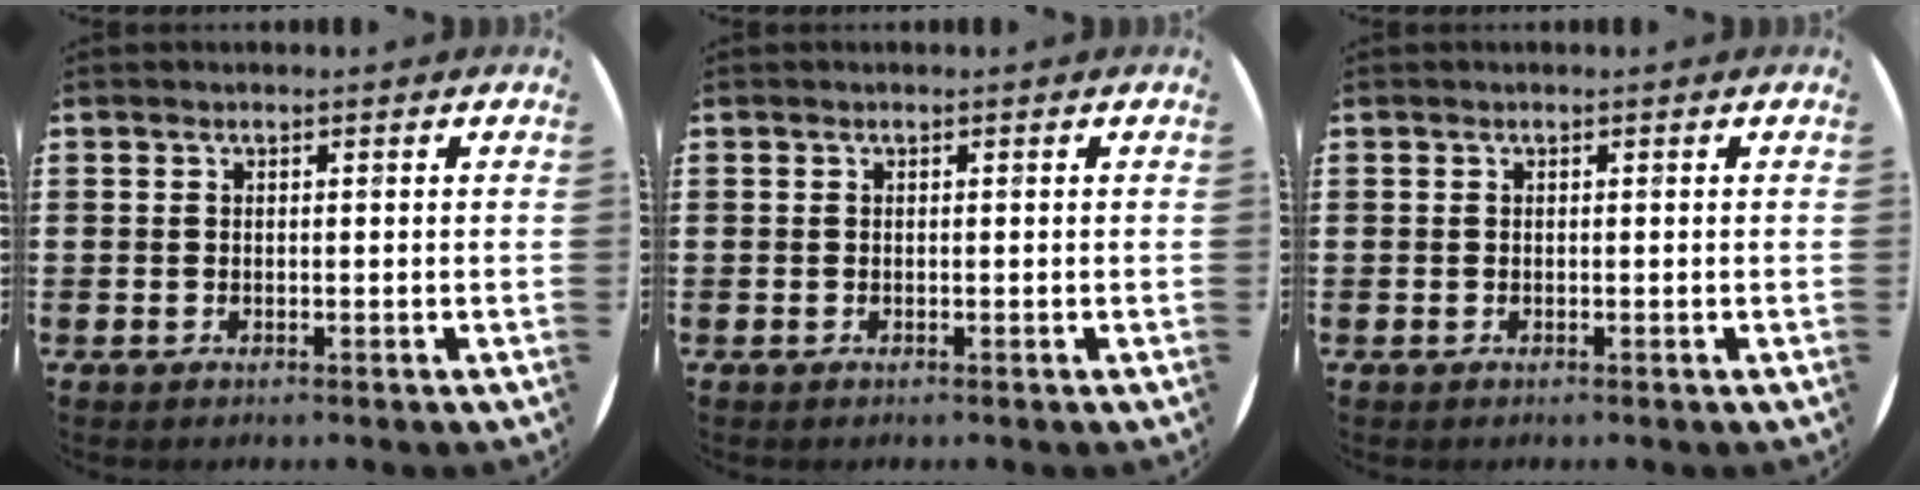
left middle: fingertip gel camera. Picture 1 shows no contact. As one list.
[{"total": 0.0}, {"total": 0.0}]